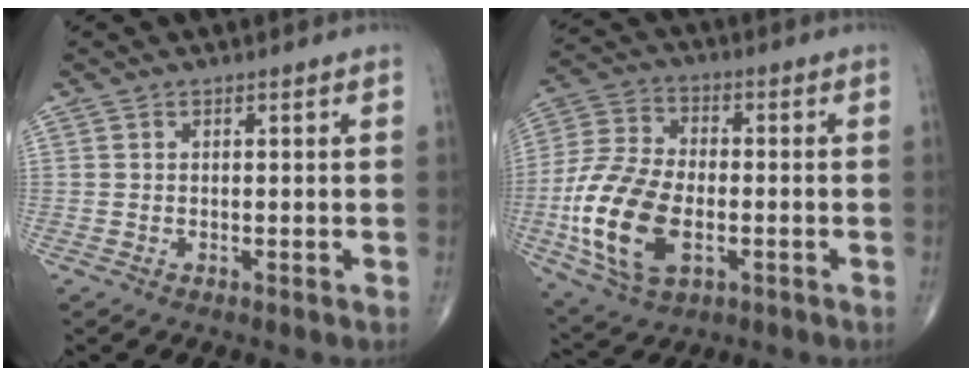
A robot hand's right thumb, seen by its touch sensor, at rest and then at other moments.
{"total": 17.8, "force": [-4.2, 10.1, 14.1], "torque": [-0.285, 0.007, -0.076]}